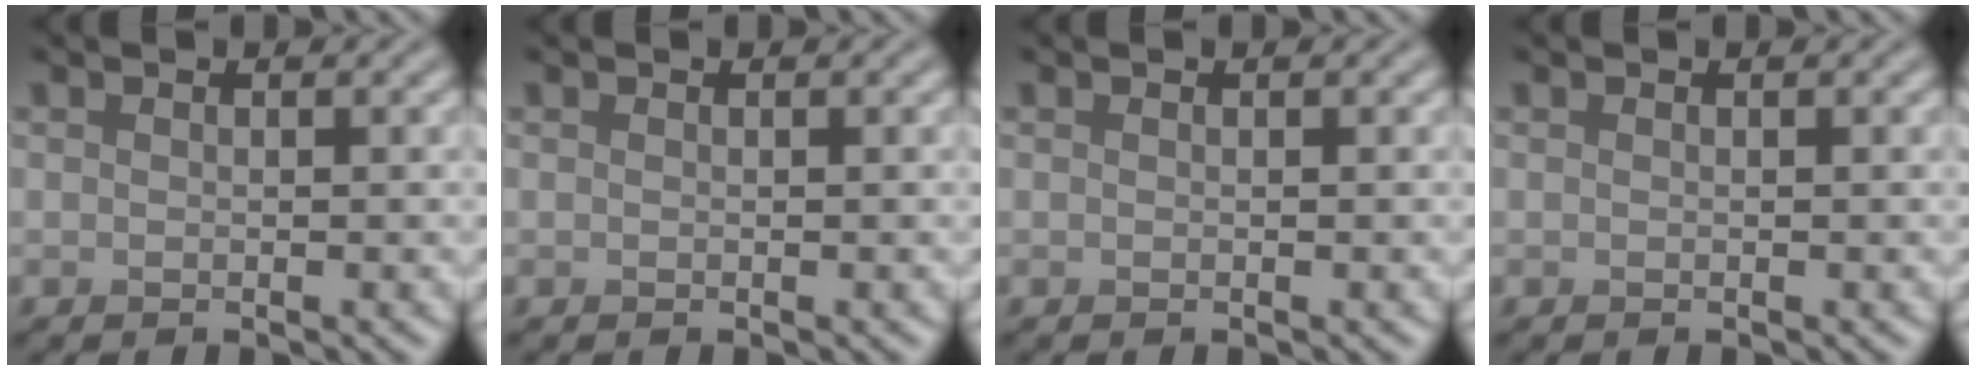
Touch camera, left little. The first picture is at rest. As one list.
[{"total": 0.0}, {"total": 0.0}, {"total": 0.0}]